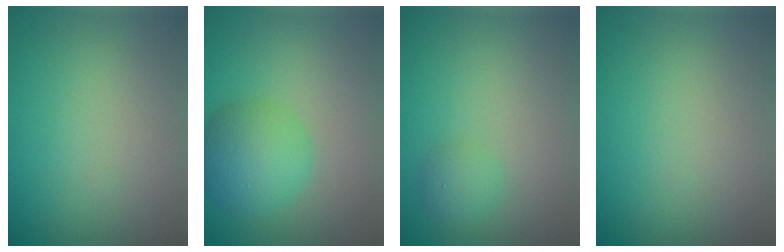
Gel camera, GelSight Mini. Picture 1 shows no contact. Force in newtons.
{"total": 5.1, "press": 5.1, "slide": 0.1}
{"total": 1.5, "press": 1.5, "slide": 0.0}
{"total": 0.0}